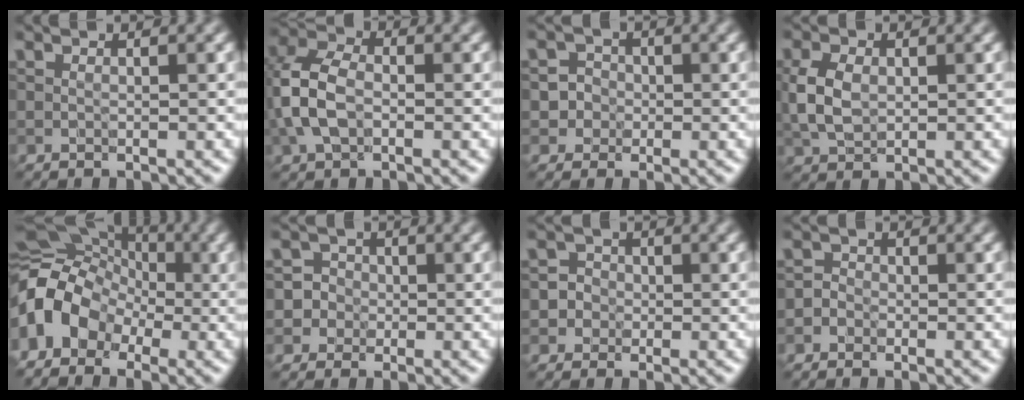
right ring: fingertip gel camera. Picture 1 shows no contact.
{"total": 4.8, "force": [-0.7, 3.3, 3.5], "torque": [-0.085, 0.005, -0.025]}
{"total": 3.0, "force": [-0.7, 2.9, 0.2], "torque": [0.029, 0.010, -0.030]}
{"total": 3.4, "force": [0.2, 2.4, 2.4], "torque": [-0.058, 0.002, 0.004]}
{"total": 7.7, "force": [-1.9, 6.1, 4.3], "torque": [-0.068, 0.005, -0.045]}
{"total": 3.7, "force": [-0.8, 3.6, 0.3], "torque": [0.028, 0.015, -0.037]}
{"total": 2.8, "force": [-0.7, 2.7, 0.3], "torque": [0.030, 0.012, -0.033]}
{"total": 1.0, "force": [-0.5, 0.9, 0.0], "torque": [0.019, 0.003, -0.016]}